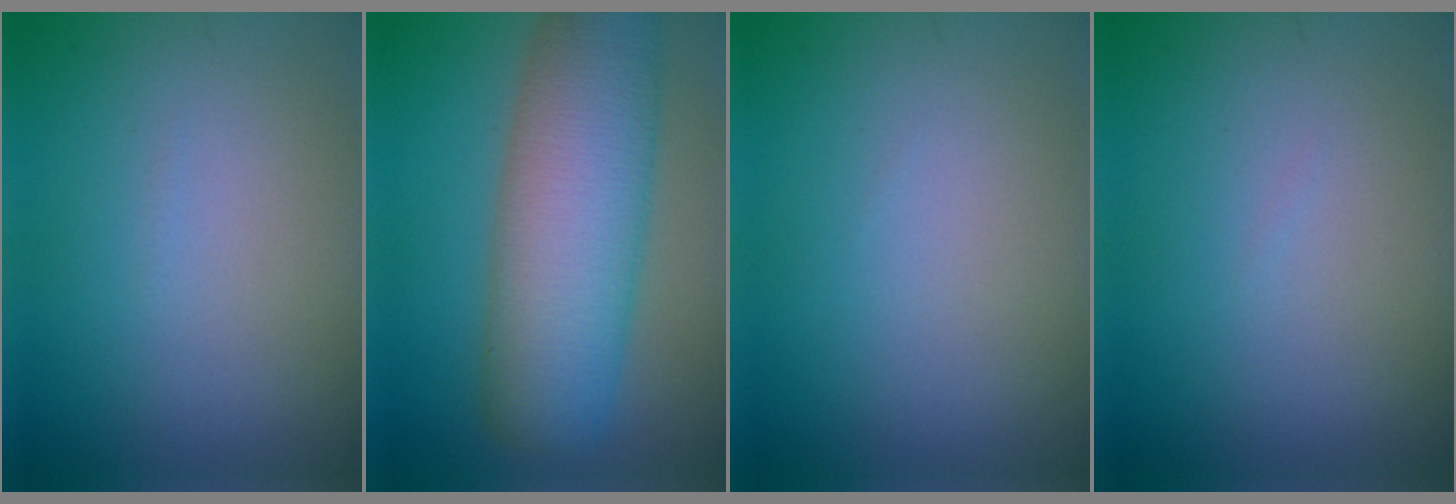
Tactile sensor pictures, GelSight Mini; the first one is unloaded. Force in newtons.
{"total": 11.0, "press": 11.0, "slide": 0.7}
{"total": 0.0}
{"total": 0.0}